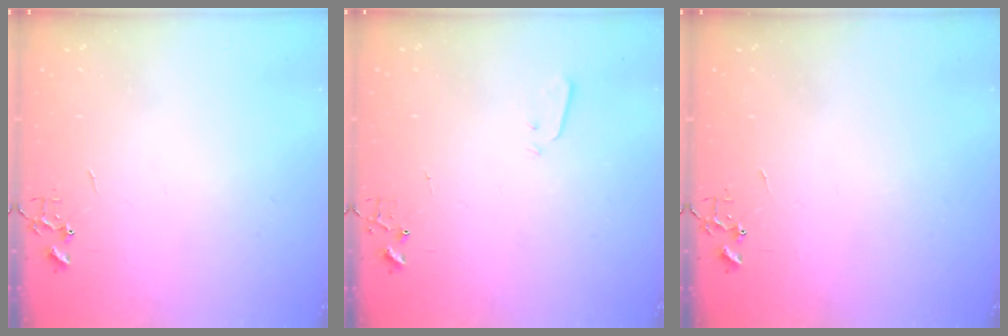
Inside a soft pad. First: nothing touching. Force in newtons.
{"total": 2.1, "press": 2.0, "slide": 0.4}
{"total": 0.0}